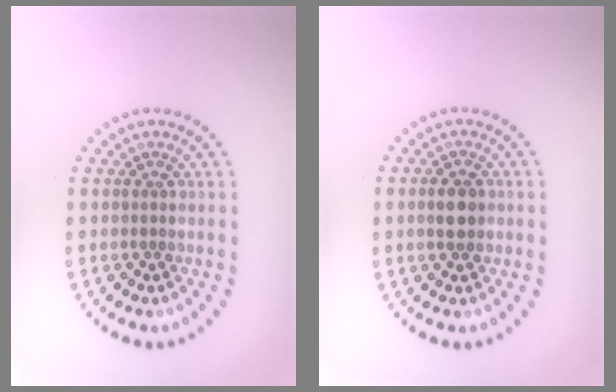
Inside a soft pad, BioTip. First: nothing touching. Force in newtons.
{"total": 2.9, "press": 2.9, "slide": 0.0}